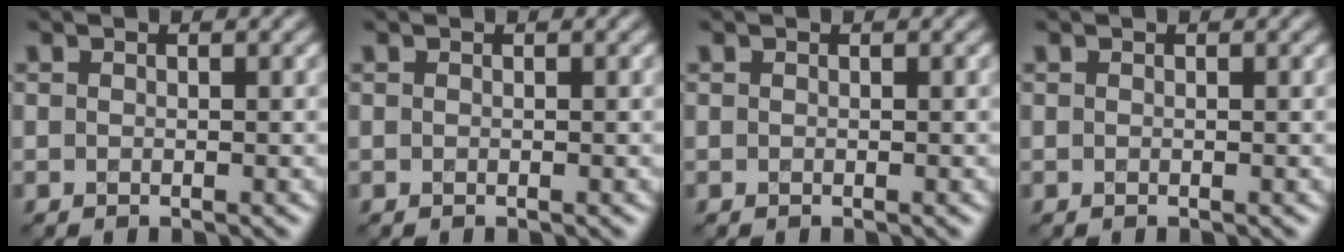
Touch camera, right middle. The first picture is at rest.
{"total": 0.0}
{"total": 0.0}
{"total": 0.0}